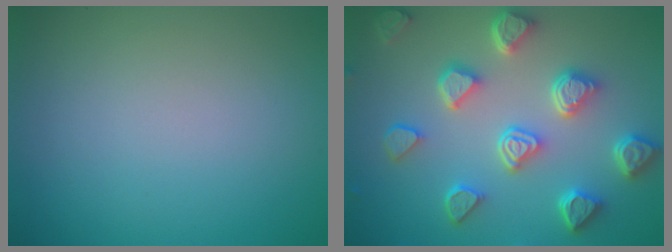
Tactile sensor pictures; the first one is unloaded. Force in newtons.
{"total": 6.6, "press": 5.3, "slide": 3.8}